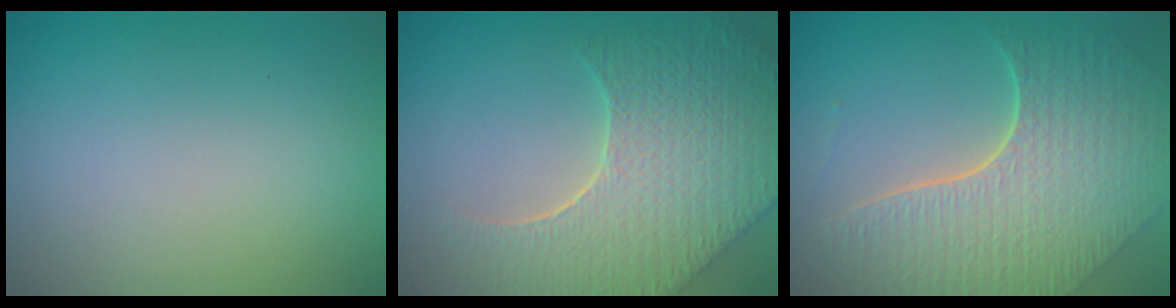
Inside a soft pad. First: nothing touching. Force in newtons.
{"total": 9.0, "press": 6.3, "slide": 6.4}
{"total": 8.2, "press": 5.9, "slide": 5.7}